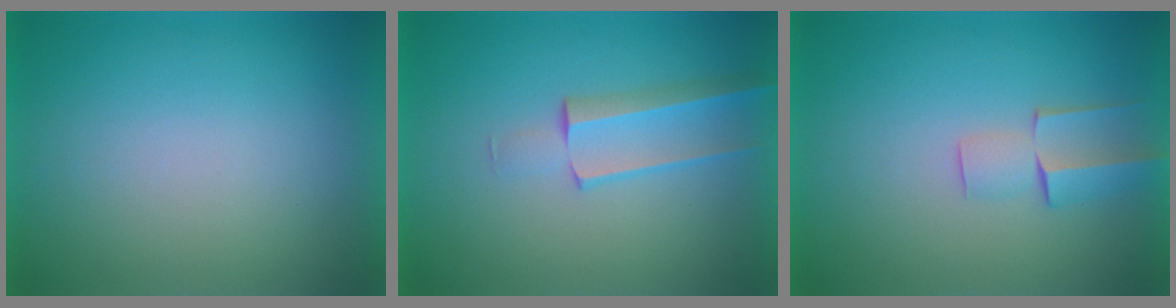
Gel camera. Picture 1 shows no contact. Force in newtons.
{"total": 3.0}
{"total": 2.5}